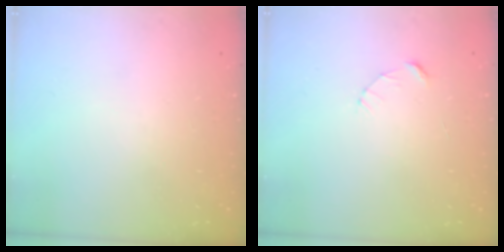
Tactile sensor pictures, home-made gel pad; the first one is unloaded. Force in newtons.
{"total": 2.4, "press": 2.4, "slide": 0.2}